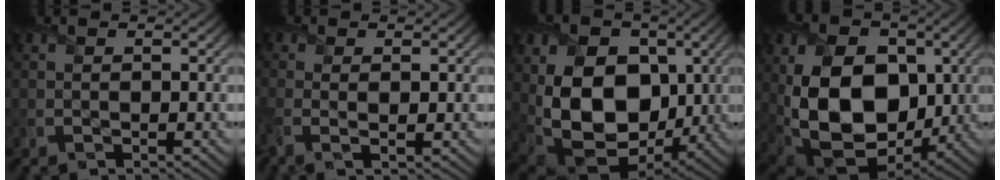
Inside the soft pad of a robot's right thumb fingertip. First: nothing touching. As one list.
[{"total": 2.9, "force": [-0.2, 0.7, 2.8], "torque": [-0.062, -0.002, -0.009]}, {"total": 15.5, "force": [0.4, 11.0, 11.0], "torque": [-0.206, -0.027, 0.013]}, {"total": 17.0, "force": [0.1, 11.7, 12.4], "torque": [-0.236, -0.024, 0.005]}]